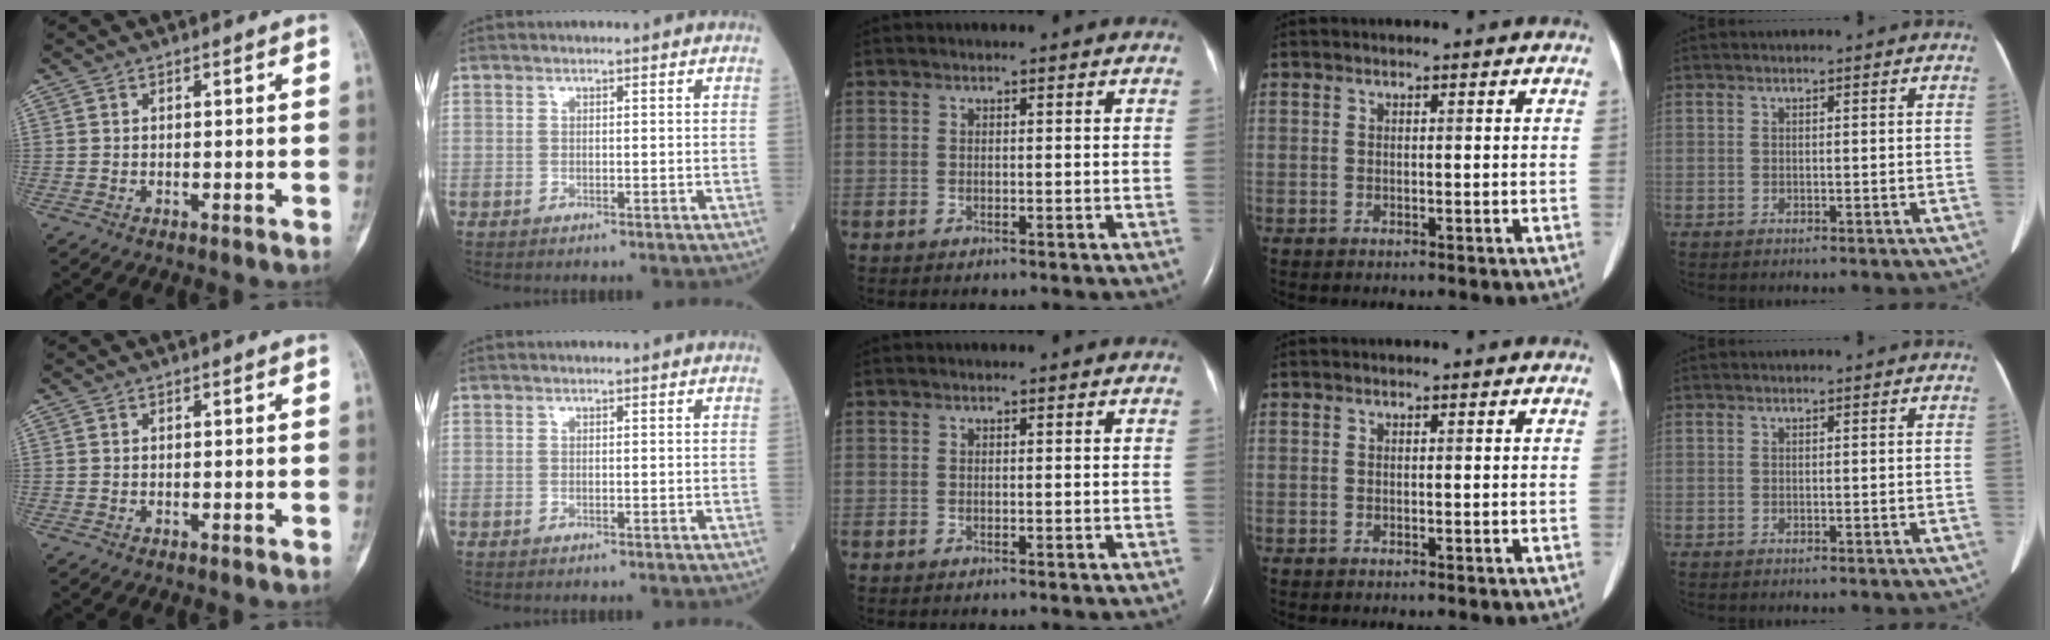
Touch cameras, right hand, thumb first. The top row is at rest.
{}